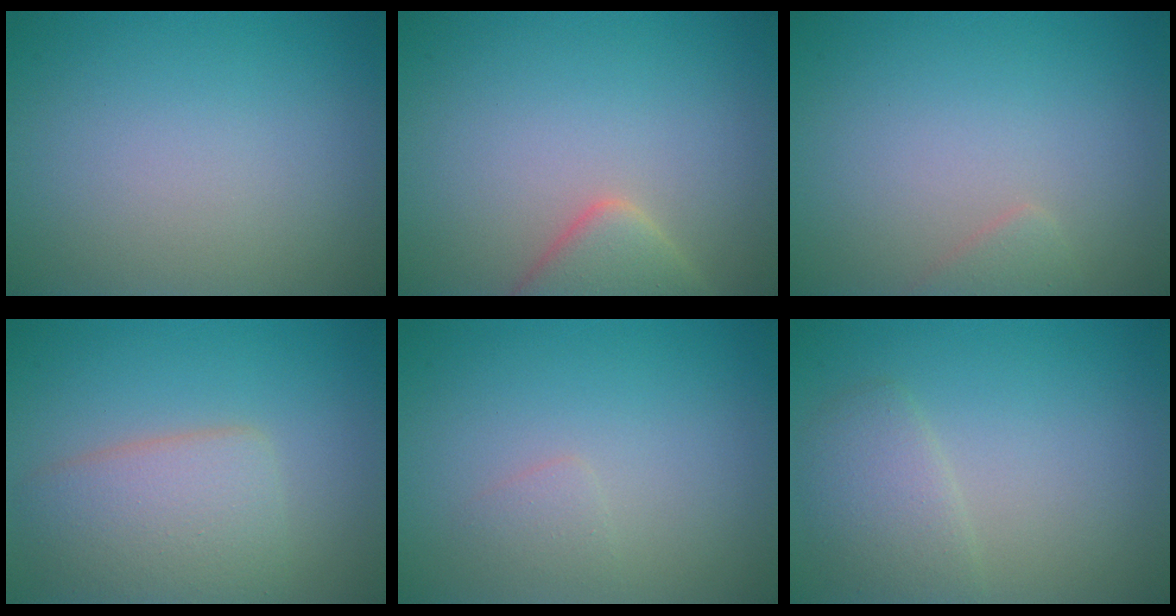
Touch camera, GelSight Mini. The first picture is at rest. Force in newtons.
{"total": 3.7, "press": 3.7, "slide": 0.2}
{"total": 1.1, "press": 1.1, "slide": 0.1}
{"total": 4.8, "press": 4.8, "slide": 0.2}
{"total": 0.9, "press": 0.9, "slide": 0.1}
{"total": 2.6, "press": 2.6, "slide": 0.2}